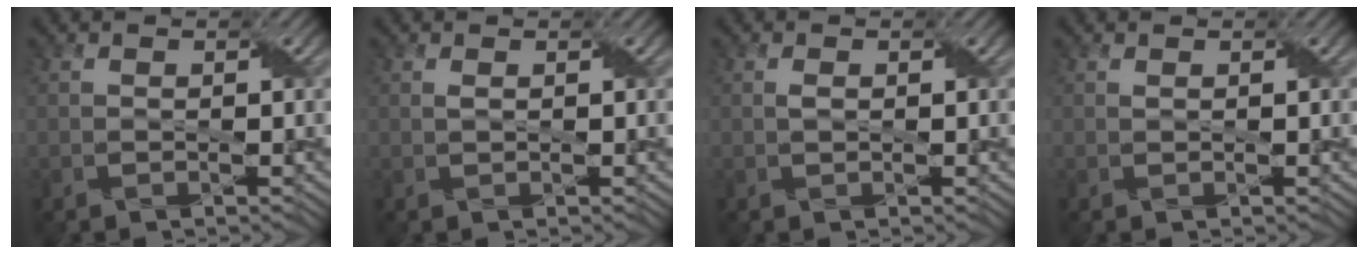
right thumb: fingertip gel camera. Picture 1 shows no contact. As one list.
[{"total": 0.5, "force": [0.3, 0.2, 0.4], "torque": [-0.013, 0.004, 0.005]}, {"total": 0.8, "force": [0.2, 0.5, 0.6], "torque": [-0.014, 0.003, 0.003]}, {"total": 0.0}]